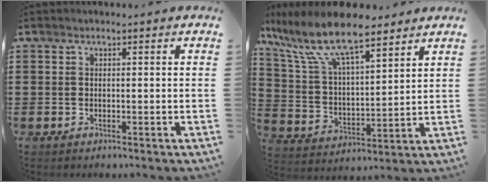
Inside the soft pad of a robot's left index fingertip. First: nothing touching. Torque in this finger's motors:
{"motor_torque": [2.14, 0.00, 0.44, 0.21]}